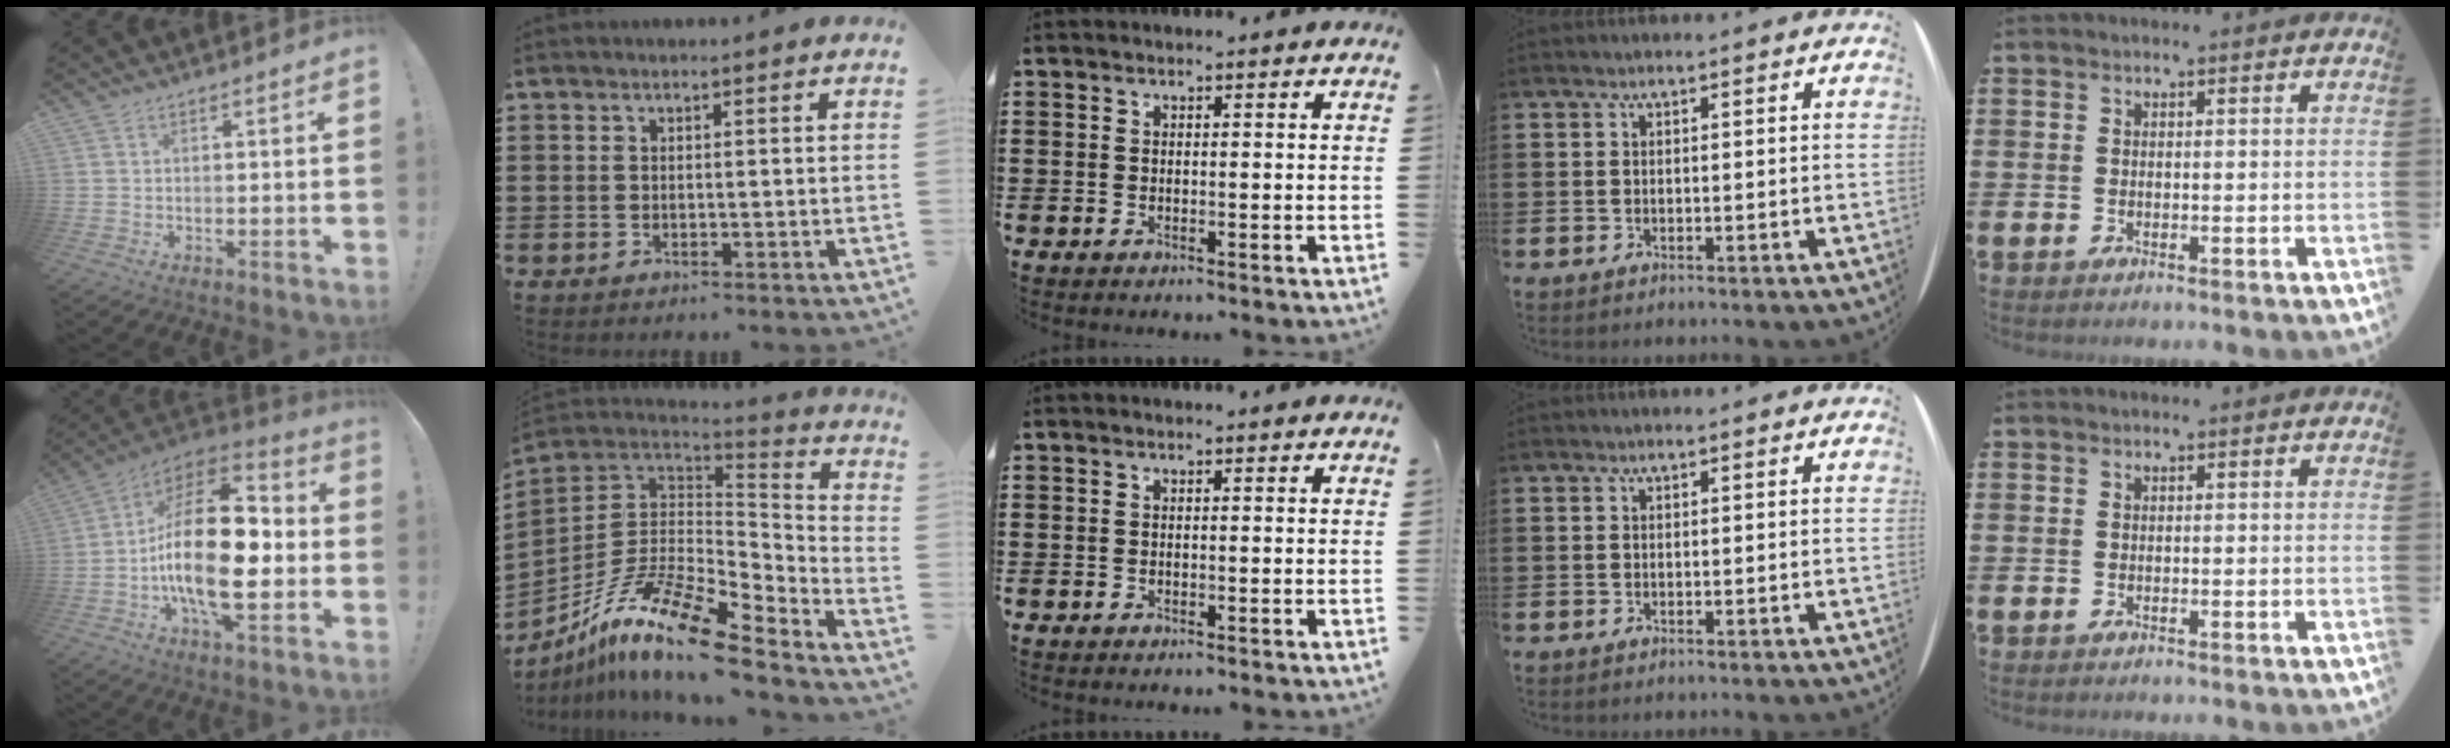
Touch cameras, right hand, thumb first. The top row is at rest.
{"thumb": {"total": 24.4, "force": [-3.2, 11.2, 21.4], "torque": [-0.396, 0.015, -0.051]}, "index": {"total": 15.8, "force": [-10.1, 4.6, 11.1], "torque": [-0.221, 0.028, -0.189]}}